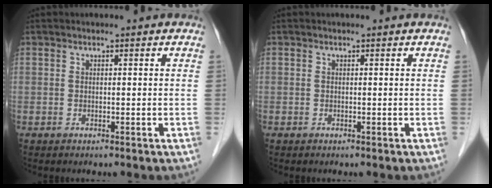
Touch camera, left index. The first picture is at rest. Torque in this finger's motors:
{"motor_torque": [-1.34, 0.34, -0.55, -0.21]}